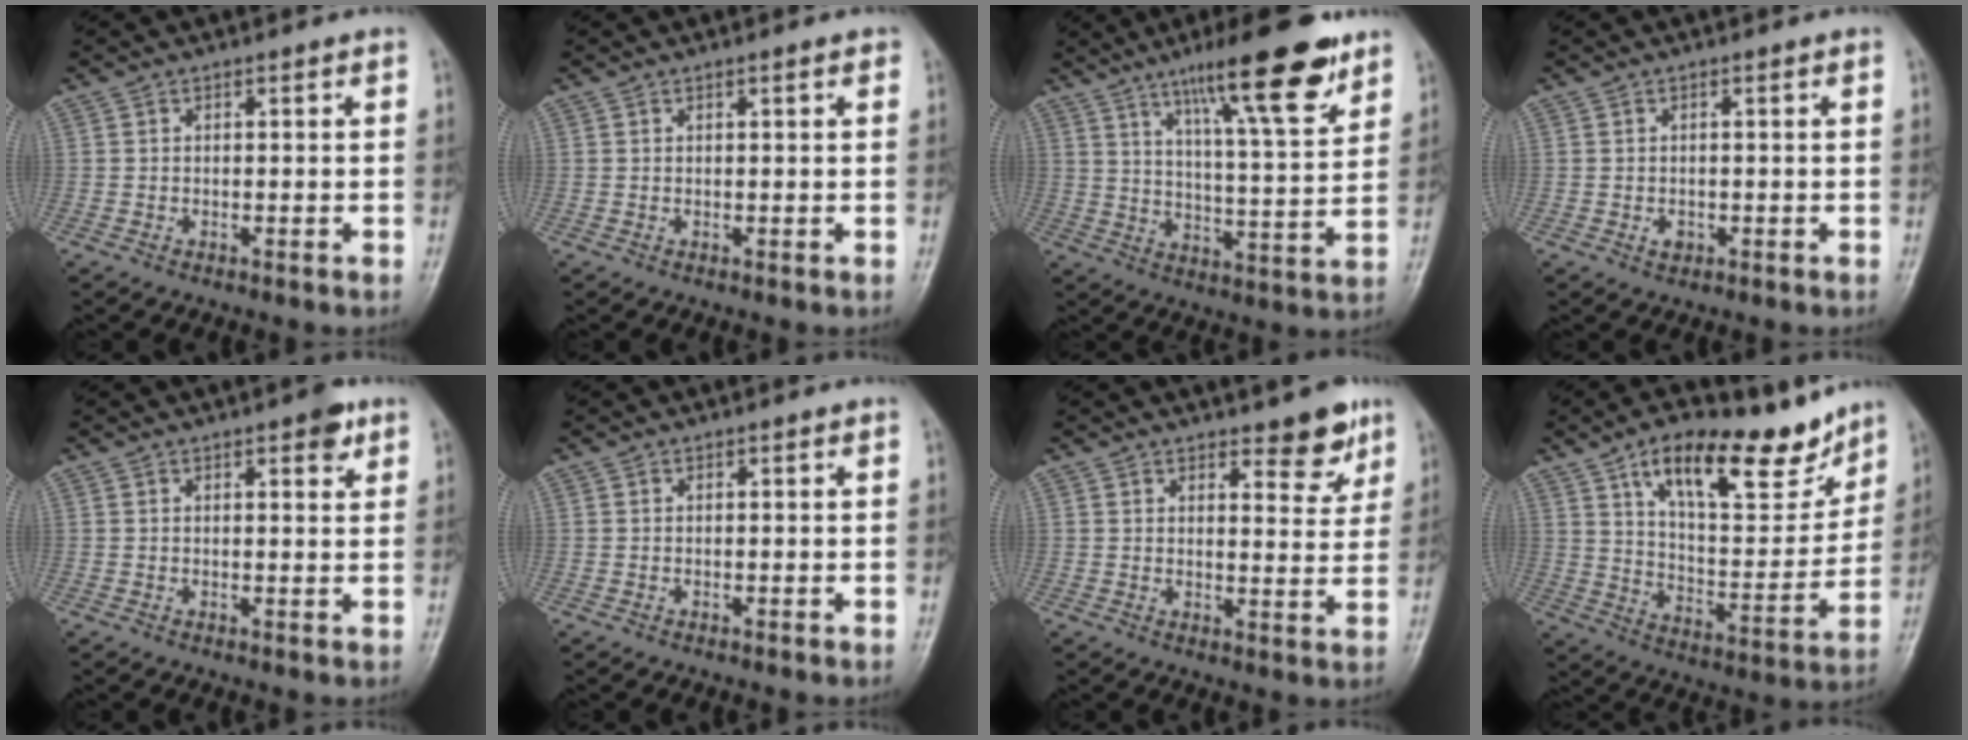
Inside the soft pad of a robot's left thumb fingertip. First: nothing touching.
{"total": 1.0, "force": [0.5, 0.2, 0.9], "torque": [-0.012, 0.002, 0.004]}
{"total": 17.9, "force": [11.2, 3.5, 13.4], "torque": [-0.185, -0.054, 0.177]}
{"total": 1.3, "force": [-0.4, 1.0, 0.8], "torque": [-0.007, 0.001, -0.003]}
{"total": 3.4, "force": [2.0, 1.2, 2.4], "torque": [-0.023, -0.007, 0.021]}
{"total": 0.0}
{"total": 6.6, "force": [4.6, 2.5, 4.1], "torque": [-0.026, -0.031, 0.058]}
{"total": 21.1, "force": [13.7, 8.7, 13.4], "torque": [-0.157, -0.058, 0.225]}